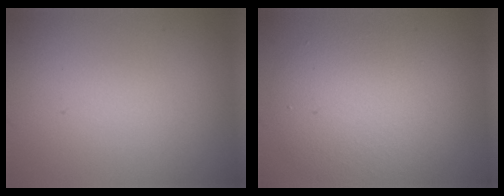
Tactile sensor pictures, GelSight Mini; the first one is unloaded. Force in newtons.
{"total": 5.9, "press": 5.9, "slide": 0.2}